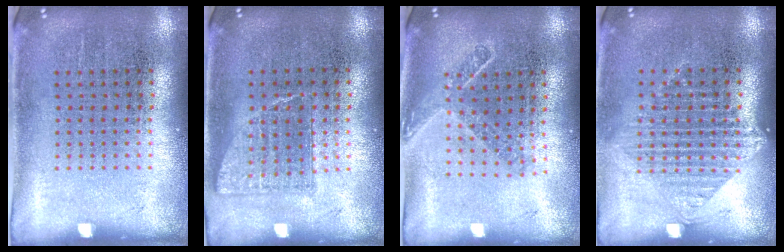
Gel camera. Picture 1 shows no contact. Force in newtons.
{"total": 0.8, "press": 0.7, "slide": 0.3}
{"total": 1.6, "press": 1.2, "slide": 1.0}
{"total": 1.3, "press": 1.1, "slide": 0.6}